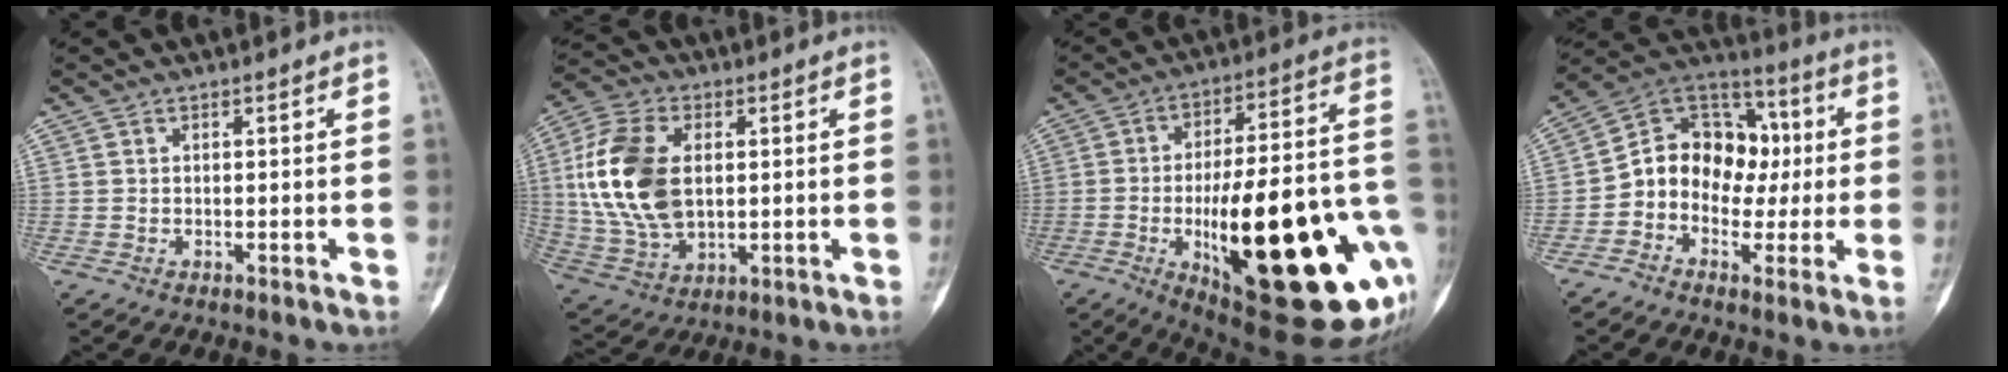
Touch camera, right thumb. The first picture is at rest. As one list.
[{"total": 17.3, "force": [2.1, 10.8, 13.4], "torque": [-0.271, -0.004, 0.046]}, {"total": 35.5, "force": [-9.0, 11.5, 32.4], "torque": [-0.402, 0.006, -0.115]}, {"total": 14.2, "force": [-0.6, 11.5, 8.4], "torque": [-0.086, 0.039, -0.026]}]